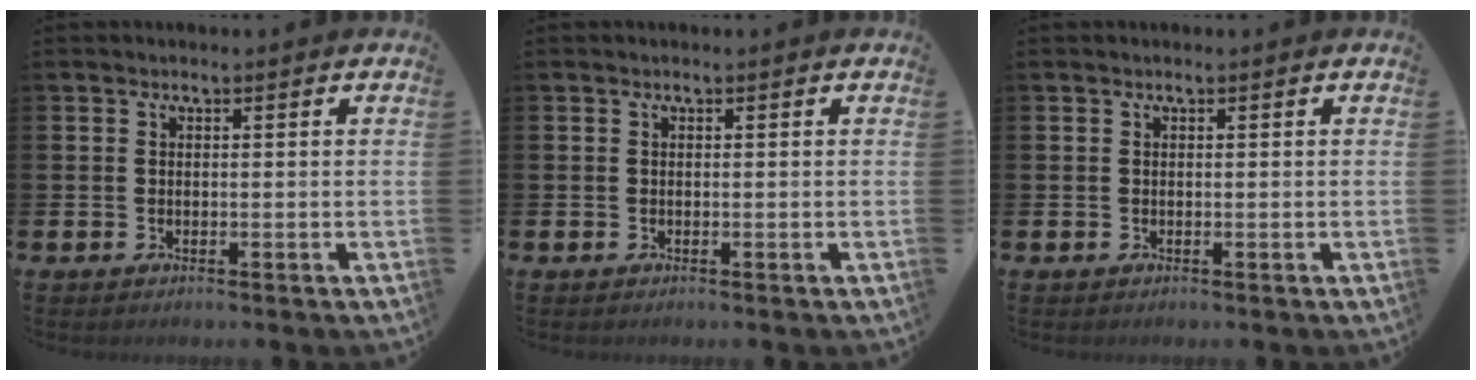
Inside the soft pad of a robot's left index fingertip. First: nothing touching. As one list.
[{"total": 0.0}, {"total": 0.0}]